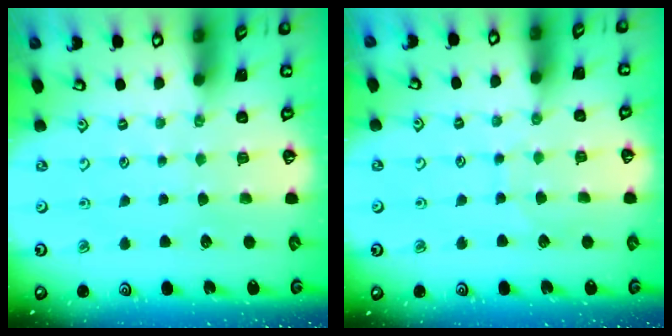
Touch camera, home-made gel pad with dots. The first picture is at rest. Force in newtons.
{"total": 4.9, "press": 4.8, "slide": 0.3}